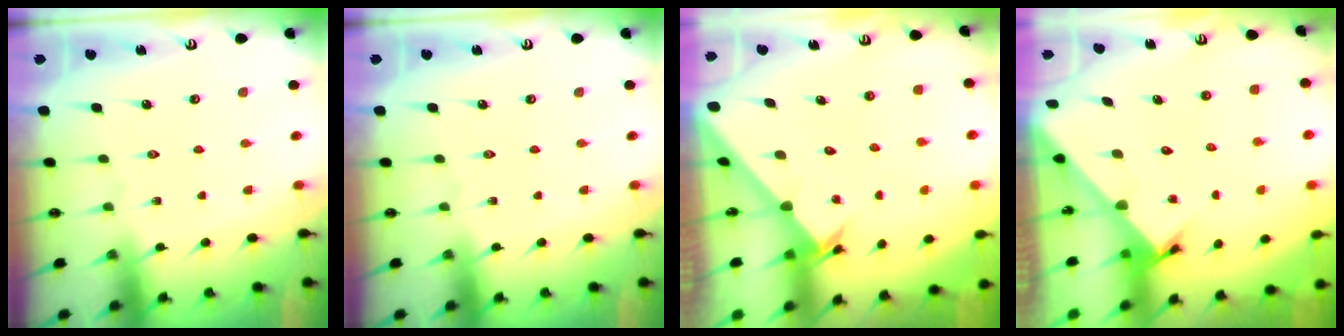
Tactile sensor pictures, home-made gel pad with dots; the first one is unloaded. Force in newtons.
{"total": 0.0}
{"total": 2.6, "press": 2.6, "slide": 0.2}
{"total": 2.3, "press": 2.3, "slide": 0.2}